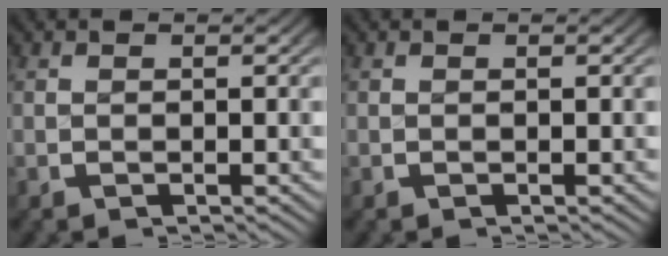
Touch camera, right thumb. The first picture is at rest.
{"total": 0.0}